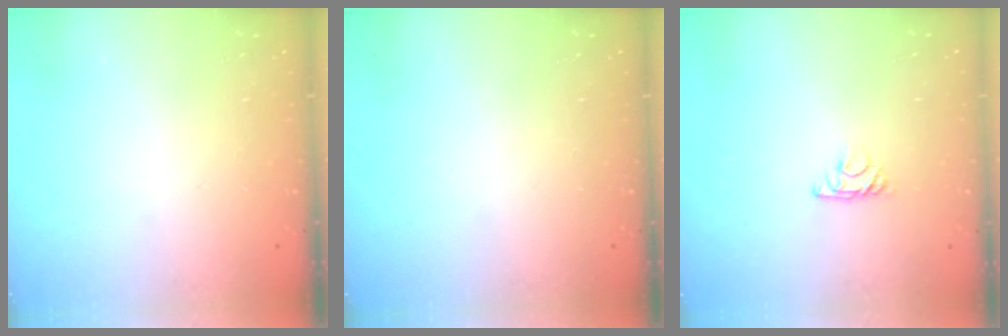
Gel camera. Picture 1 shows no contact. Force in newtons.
{"total": 0.0}
{"total": 4.3, "press": 4.3, "slide": 0.7}